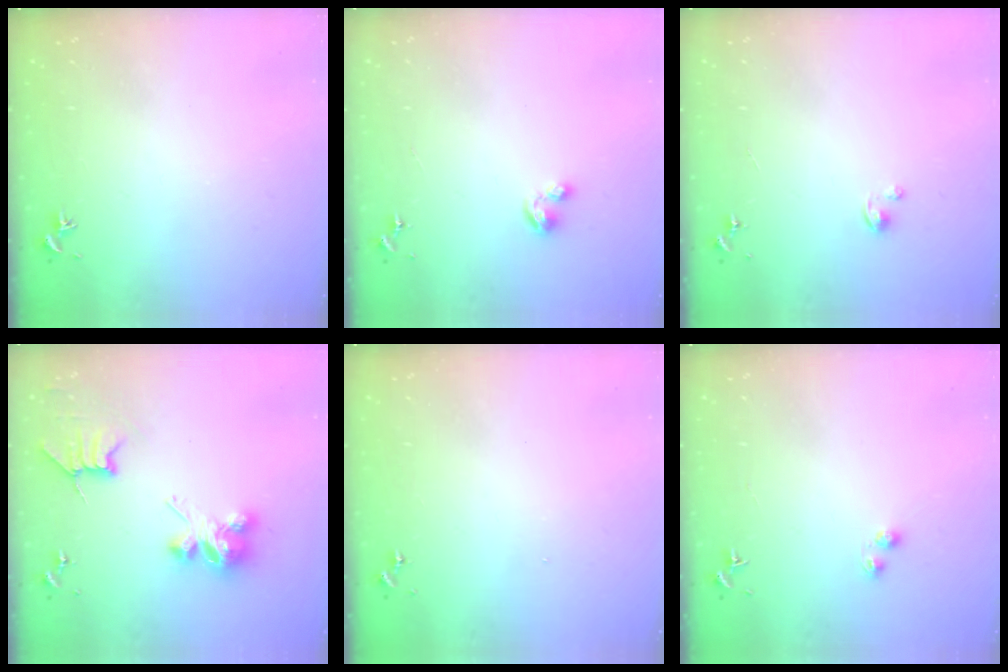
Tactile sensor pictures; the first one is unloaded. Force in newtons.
{"total": 4.2, "press": 4.2, "slide": 0.4}
{"total": 1.1, "press": 1.1, "slide": 0.3}
{"total": 9.0, "press": 9.0, "slide": 0.5}
{"total": 0.0}
{"total": 2.3, "press": 2.2, "slide": 0.3}